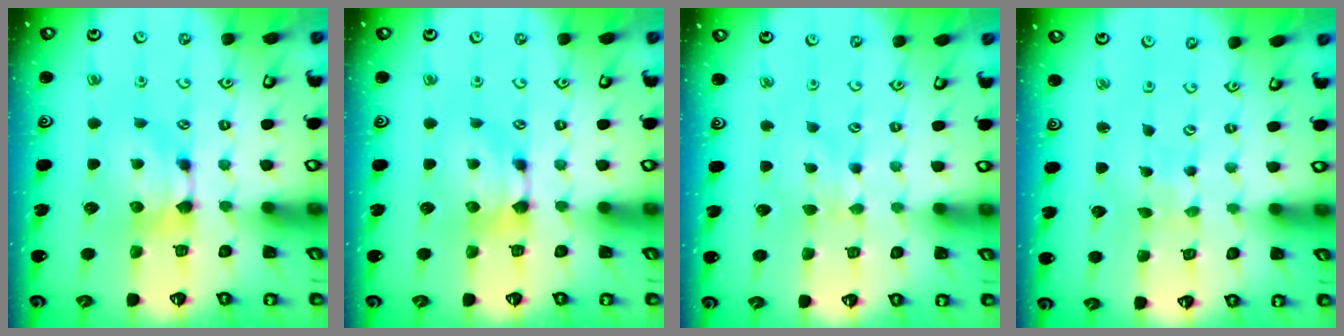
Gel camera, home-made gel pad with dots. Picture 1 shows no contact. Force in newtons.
{"total": 0.0}
{"total": 2.4, "press": 2.3, "slide": 0.5}
{"total": 5.9, "press": 5.9, "slide": 0.3}